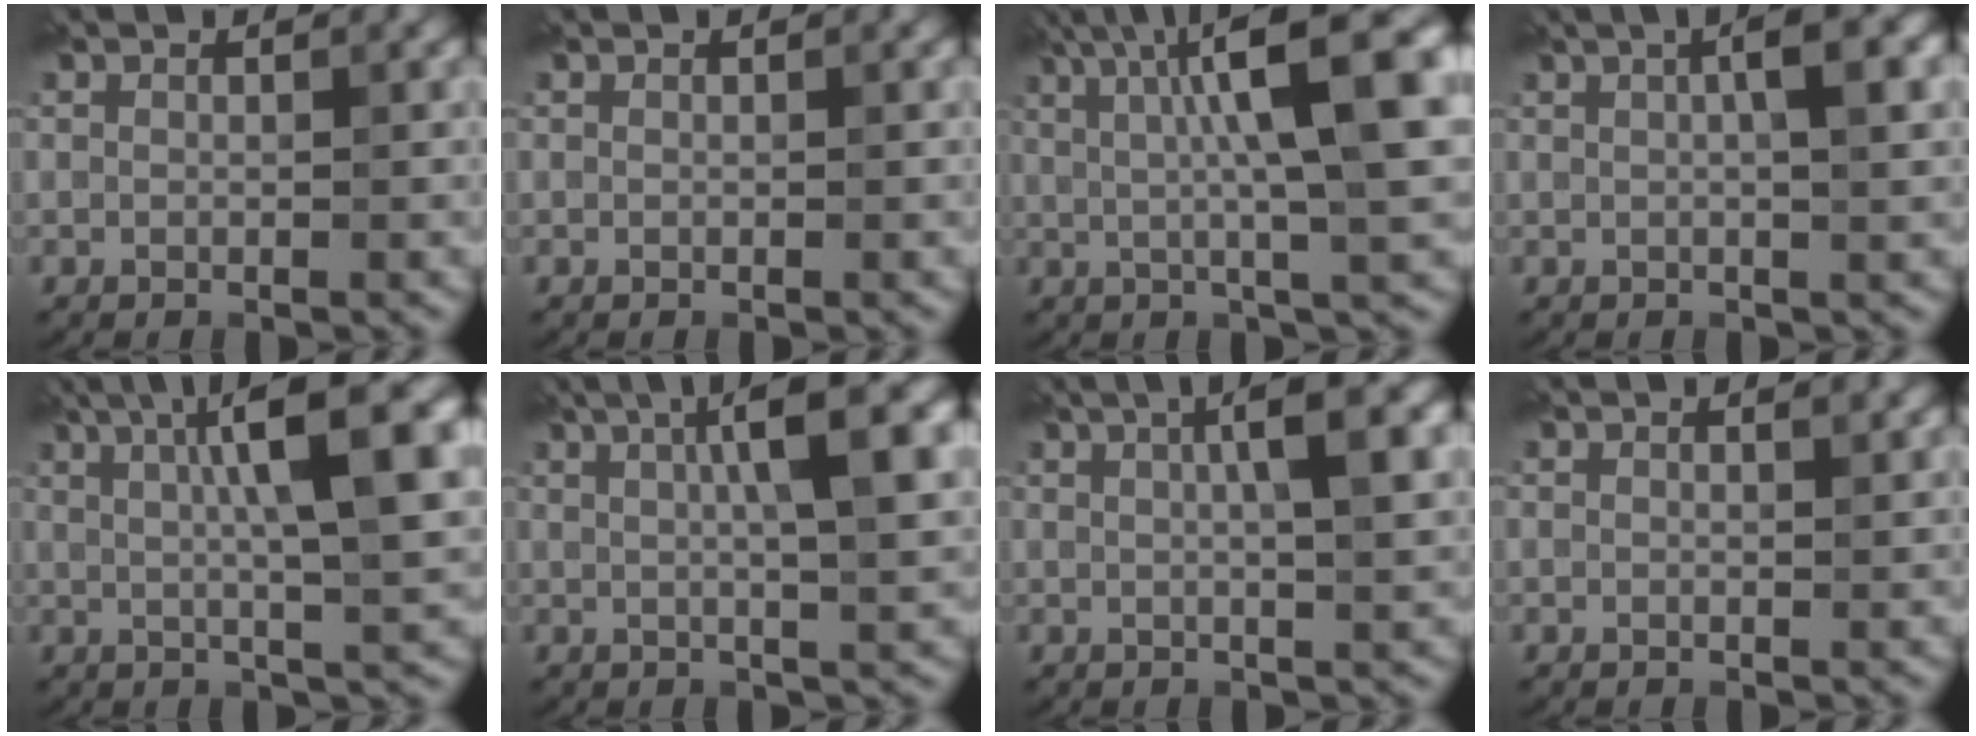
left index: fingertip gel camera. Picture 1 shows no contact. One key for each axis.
{"total": 0.0}
{"total": 13.4, "fx": 3.5, "fy": 3.2, "fz": 12.6, "tx": -0.159, "ty": 0.020, "tz": 0.051}
{"total": 4.8, "fx": 1.2, "fy": 1.3, "fz": 4.5, "tx": -0.055, "ty": 0.017, "tz": 0.012}
{"total": 12.3, "fx": 3.8, "fy": 2.9, "fz": 11.4, "tx": -0.140, "ty": 0.017, "tz": 0.056}
{"total": 9.0, "fx": 2.7, "fy": 2.0, "fz": 8.4, "tx": -0.108, "ty": 0.017, "tz": 0.038}
{"total": 6.4, "fx": 1.9, "fy": 1.5, "fz": 6.0, "tx": -0.075, "ty": 0.016, "tz": 0.025}
{"total": 0.7, "fx": 0.5, "fy": 0.1, "fz": 0.4, "tx": -0.005, "ty": 0.000, "tz": 0.007}